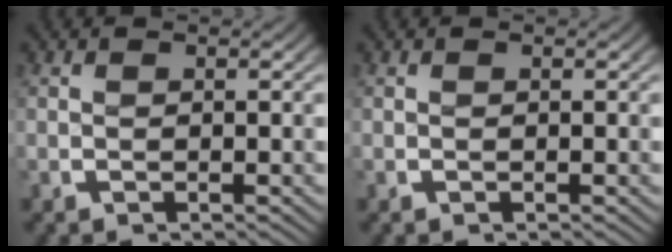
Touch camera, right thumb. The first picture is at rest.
{"total": 0.0}